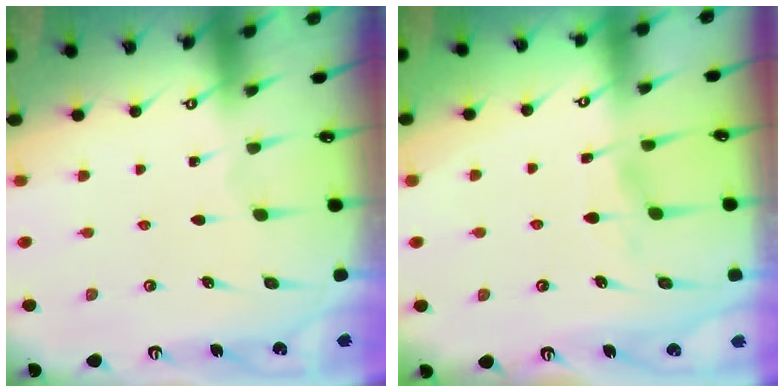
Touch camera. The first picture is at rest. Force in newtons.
{"total": 1.7, "press": 1.4, "slide": 1.1}